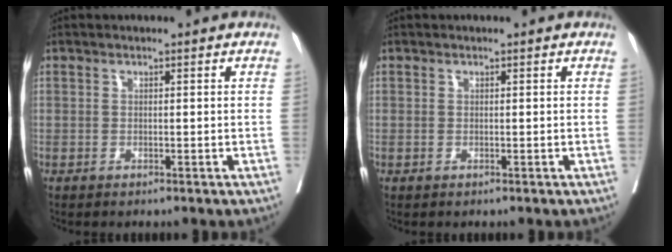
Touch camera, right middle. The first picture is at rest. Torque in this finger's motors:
{"motor_torque": [-0.27, 0.14, 0.11, 0.01]}